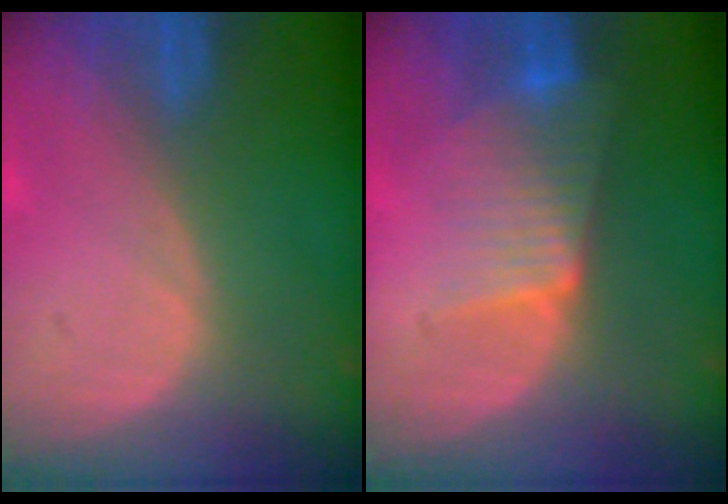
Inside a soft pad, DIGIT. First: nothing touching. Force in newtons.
{"total": 6.6, "press": 6.2, "slide": 2.4}